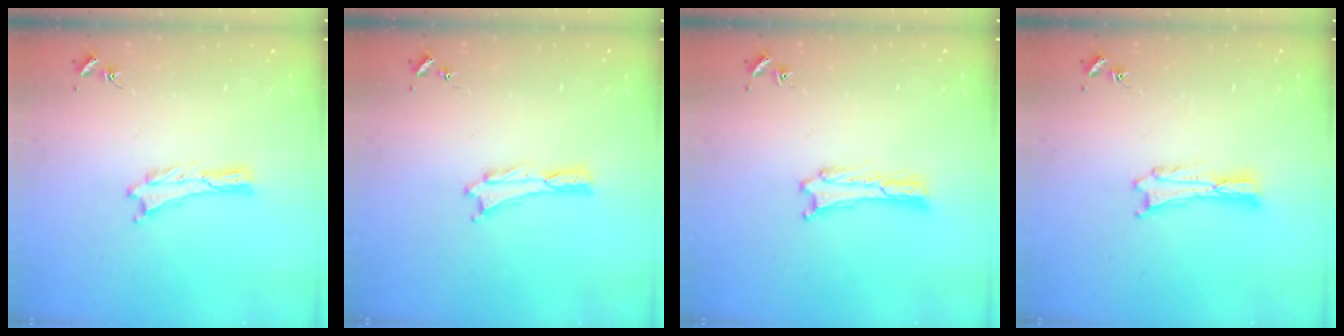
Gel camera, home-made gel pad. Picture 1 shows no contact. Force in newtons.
{"total": 0.0}
{"total": 0.9, "press": 0.9, "slide": 0.0}
{"total": 0.5, "press": 0.5, "slide": 0.2}